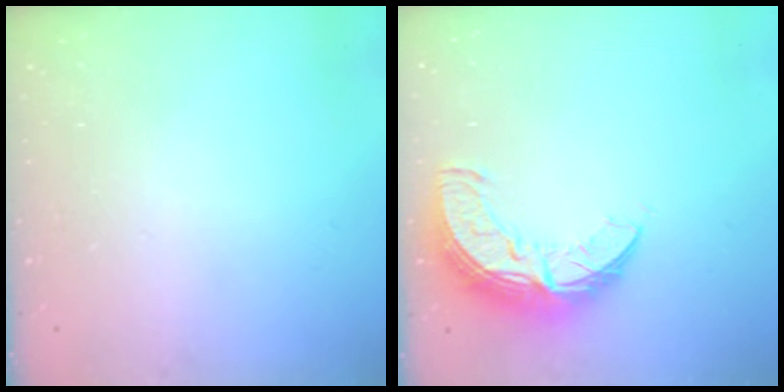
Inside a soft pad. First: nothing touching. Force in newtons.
{"total": 12.2, "press": 12.2, "slide": 1.1}